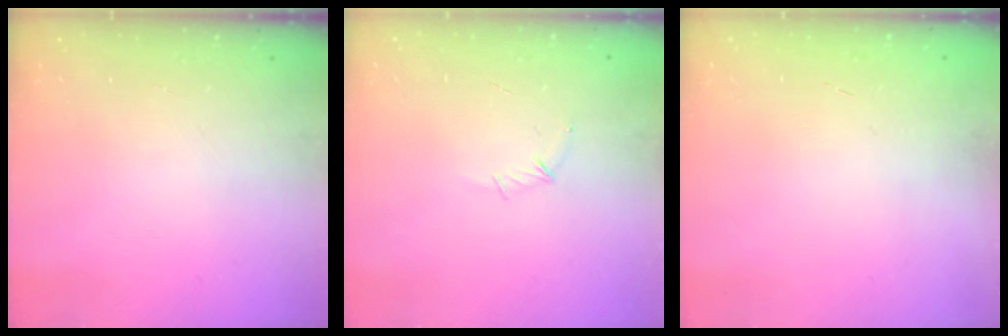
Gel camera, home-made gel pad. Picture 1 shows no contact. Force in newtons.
{"total": 5.5, "press": 5.3, "slide": 1.4}
{"total": 0.0}